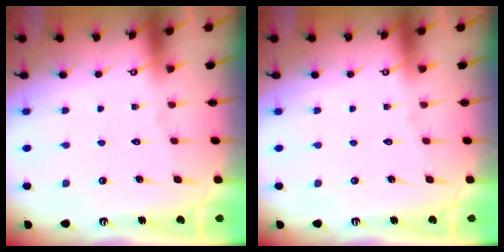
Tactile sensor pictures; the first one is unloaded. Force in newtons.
{"total": 0.0}